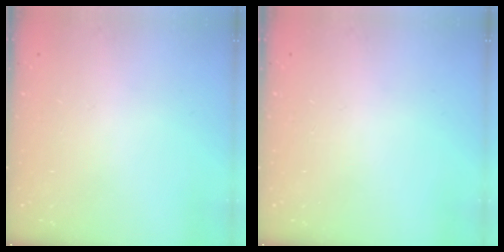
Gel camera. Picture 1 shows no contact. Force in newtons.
{"total": 0.0}